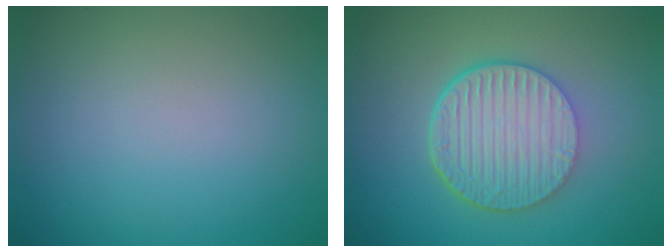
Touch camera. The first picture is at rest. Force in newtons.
{"total": 6.7, "press": 4.5, "slide": 5.0}